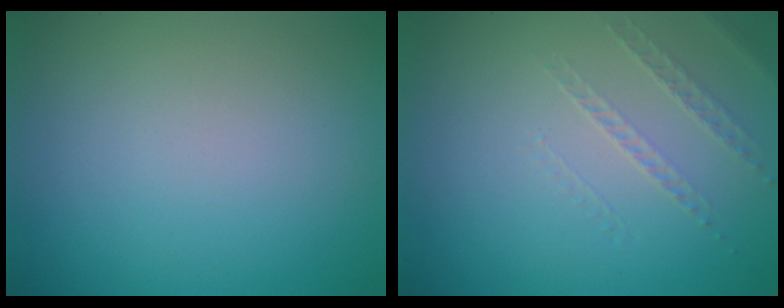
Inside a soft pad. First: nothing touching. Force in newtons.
{"total": 1.1, "press": 0.6, "slide": 0.9}